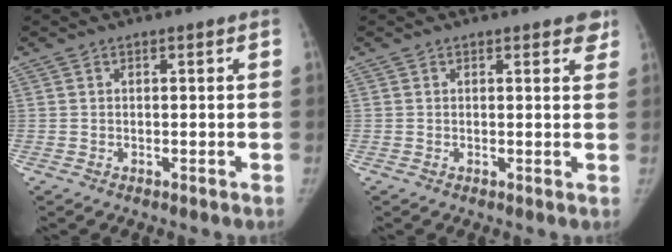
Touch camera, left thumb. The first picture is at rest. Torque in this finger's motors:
{"motor_torque": [0.44, -0.32, 0.43, -0.66, 0.06]}